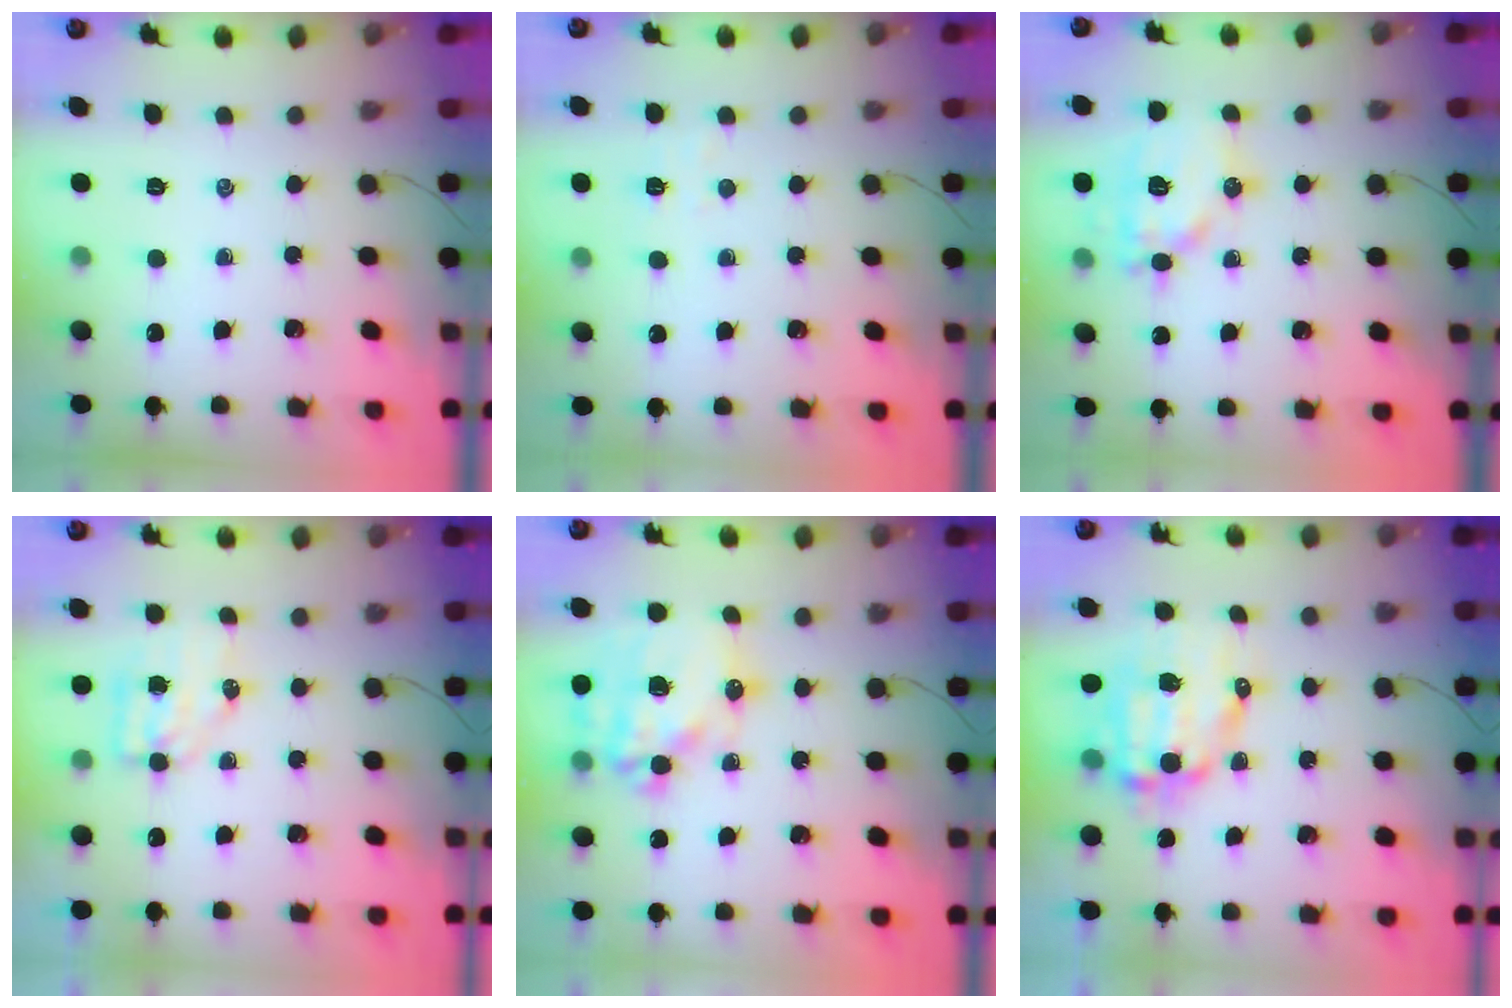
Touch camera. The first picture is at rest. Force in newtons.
{"total": 3.6, "press": 3.5, "slide": 0.9}
{"total": 14.0, "press": 13.9, "slide": 1.1}
{"total": 6.0, "press": 6.0, "slide": 0.7}
{"total": 20.4, "press": 20.0, "slide": 4.2}
{"total": 10.5, "press": 10.3, "slide": 2.2}